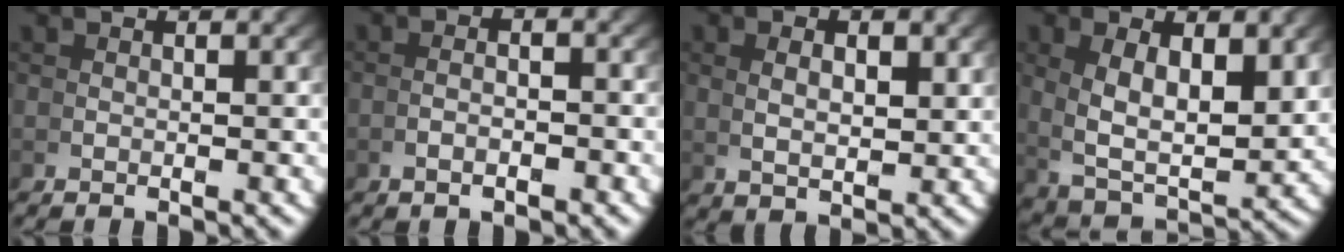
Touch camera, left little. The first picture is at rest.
{"total": 1.5, "force": [-0.9, 0.0, 1.1], "torque": [-0.013, 0.003, -0.018]}
{"total": 2.1, "force": [1.0, 0.4, 1.8], "torque": [-0.026, -0.004, 0.029]}
{"total": 7.2, "force": [1.4, 4.2, 5.7], "torque": [-0.118, -0.021, 0.033]}